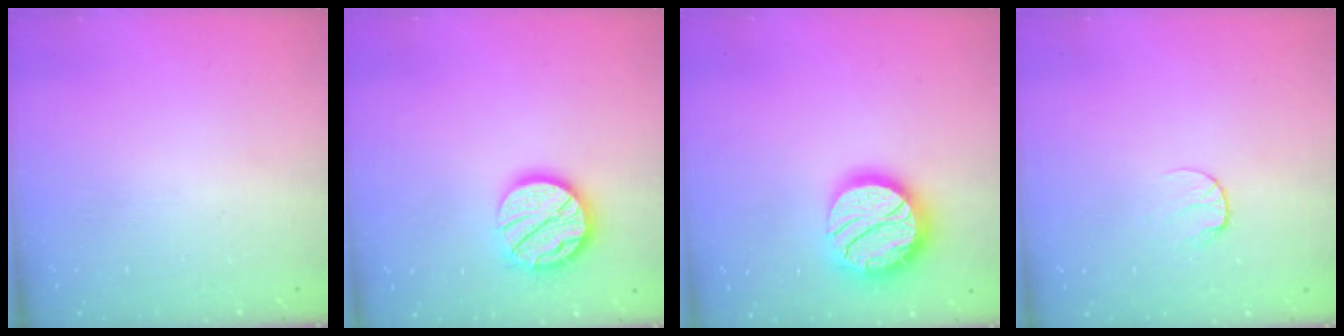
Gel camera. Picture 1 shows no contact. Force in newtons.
{"total": 14.4, "press": 14.4, "slide": 1.1}
{"total": 20.2, "press": 20.2, "slide": 1.7}
{"total": 6.1, "press": 6.1, "slide": 0.6}